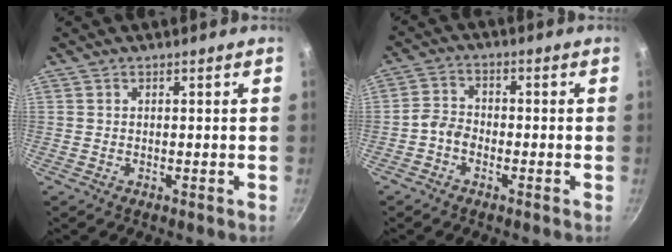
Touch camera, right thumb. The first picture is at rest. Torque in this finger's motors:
{"motor_torque": [0.71, 0.50, 0.41, -0.59, 0.08]}